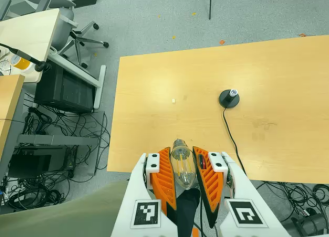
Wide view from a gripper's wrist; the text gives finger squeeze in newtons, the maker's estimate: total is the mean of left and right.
{"total": 18.4, "left": 20.2, "right": 16.5}